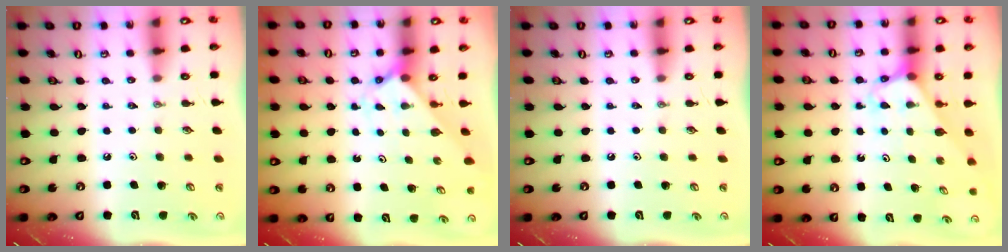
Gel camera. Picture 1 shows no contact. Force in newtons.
{"total": 1.9, "press": 1.9, "slide": 0.2}
{"total": 0.0}
{"total": 3.2, "press": 3.2, "slide": 0.2}